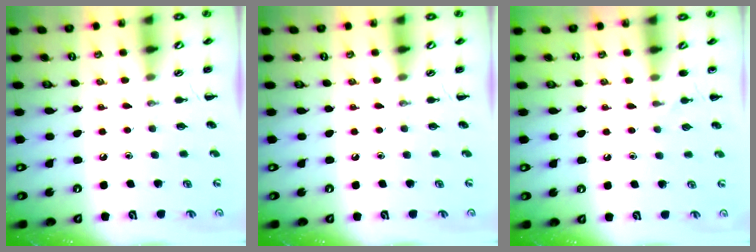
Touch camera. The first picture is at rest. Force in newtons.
{"total": 0.0}
{"total": 5.0, "press": 4.7, "slide": 1.7}